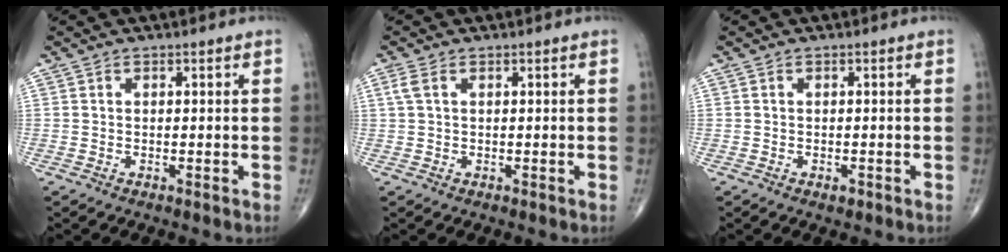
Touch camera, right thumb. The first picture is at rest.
{"total": 1.9, "force": [0.7, 1.0, 1.5], "torque": [-0.046, 0.015, 0.018]}
{"total": 0.9, "force": [-0.5, 0.5, 0.6], "torque": [-0.005, -0.001, -0.007]}